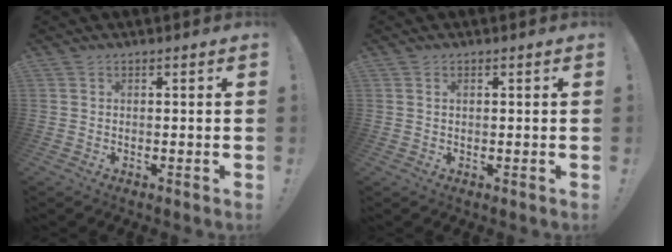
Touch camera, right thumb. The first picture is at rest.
{"total": 0.9, "force": [0.4, 0.4, 0.6], "torque": [-0.006, -0.003, 0.006]}